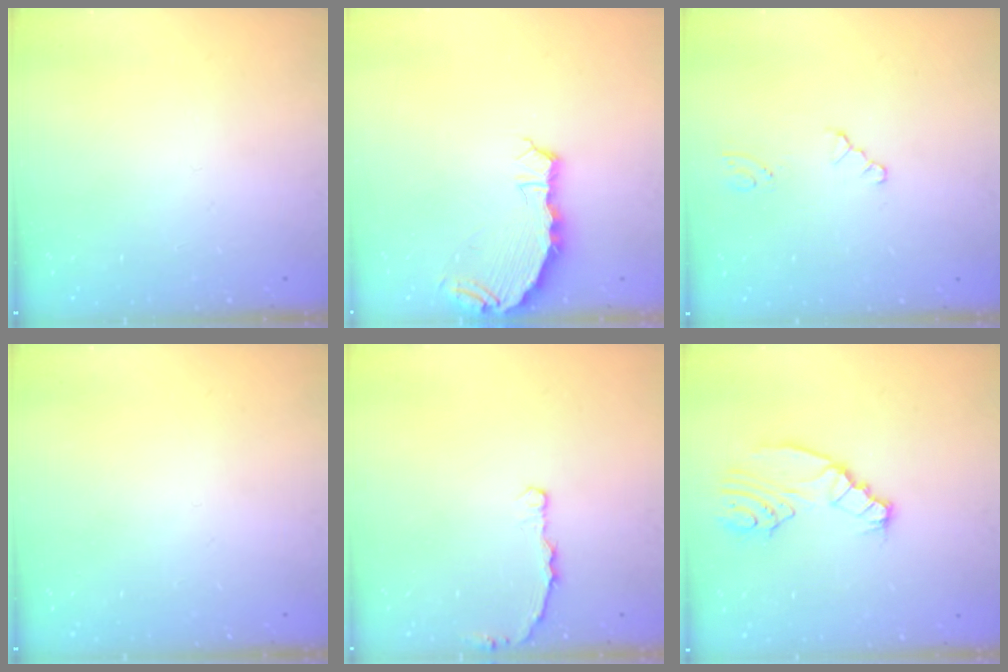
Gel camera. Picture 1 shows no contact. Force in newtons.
{"total": 7.3, "press": 5.5, "slide": 4.8}
{"total": 0.0}
{"total": 0.0}
{"total": 2.9, "press": 2.9, "slide": 0.4}
{"total": 5.1, "press": 5.1, "slide": 0.6}